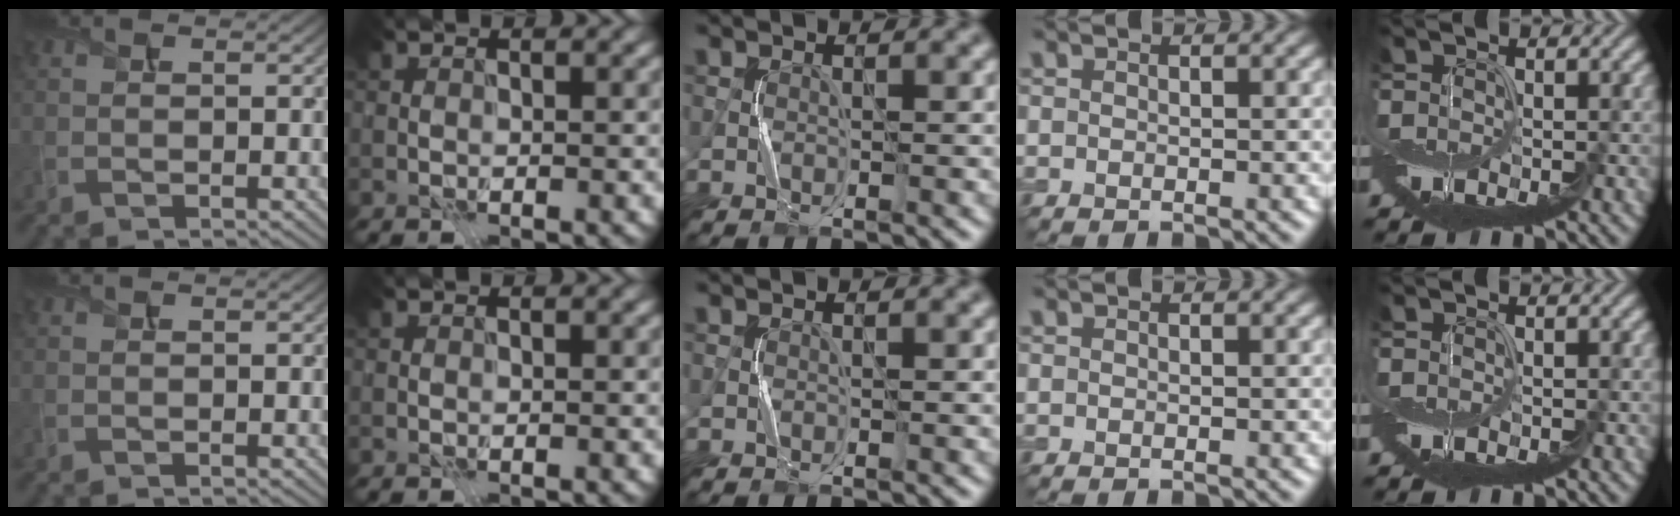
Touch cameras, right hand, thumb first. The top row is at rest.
{}